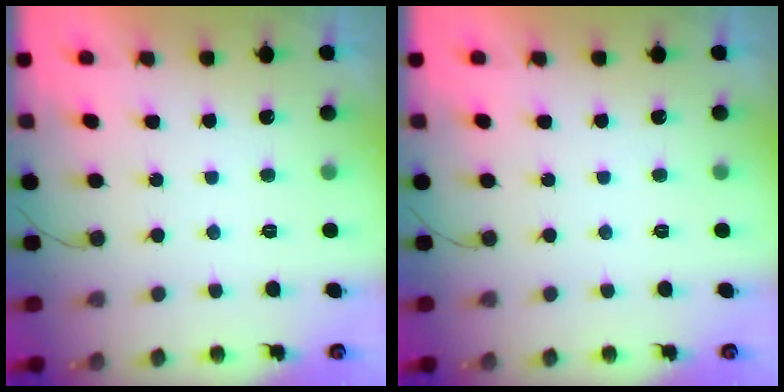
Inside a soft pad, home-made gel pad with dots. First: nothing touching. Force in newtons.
{"total": 0.0}